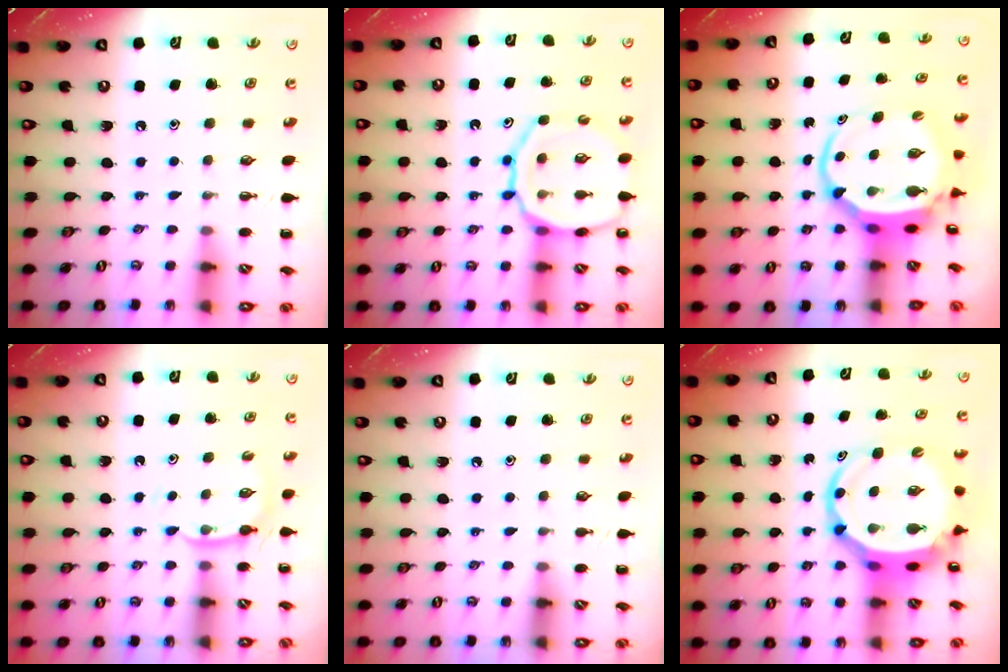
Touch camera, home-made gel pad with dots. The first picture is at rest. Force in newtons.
{"total": 15.9, "press": 15.7, "slide": 2.3}
{"total": 6.3, "press": 6.2, "slide": 1.5}
{"total": 3.9, "press": 3.7, "slide": 1.1}
{"total": 0.0}
{"total": 8.3, "press": 8.0, "slide": 2.3}